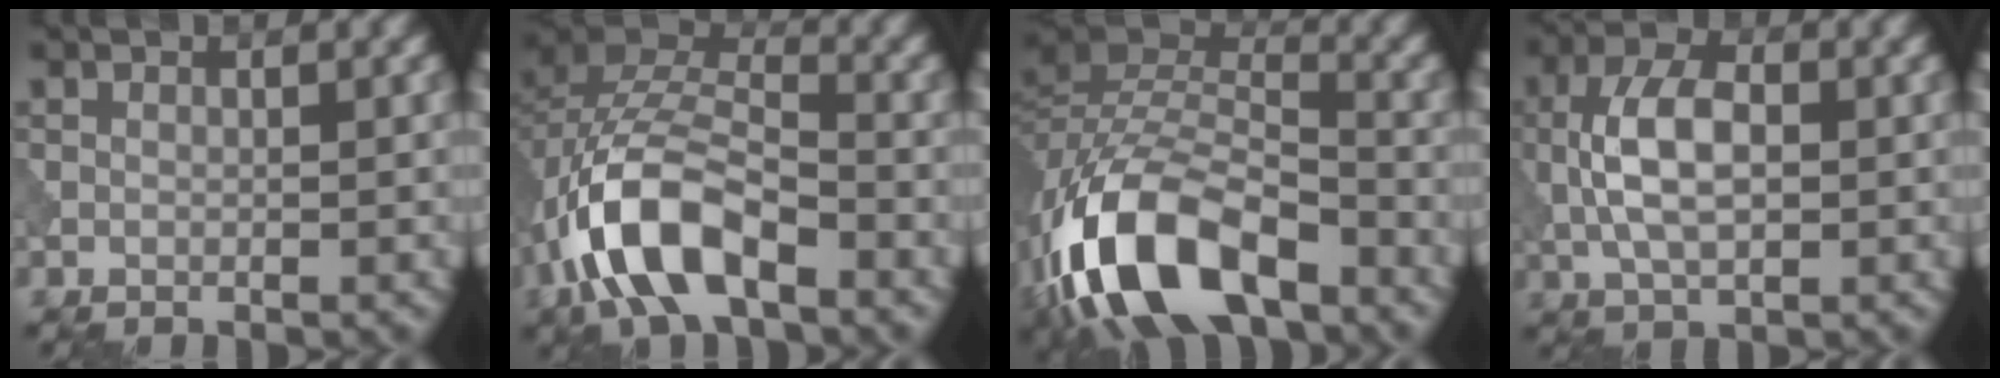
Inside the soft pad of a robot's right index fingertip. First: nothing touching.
{"total": 10.0, "force": [-4.5, 5.2, 7.4], "torque": [-0.147, 0.010, -0.091]}
{"total": 13.0, "force": [-7.2, 6.4, 8.8], "torque": [-0.173, -0.006, -0.141]}
{"total": 5.9, "force": [-0.1, 3.1, 5.0], "torque": [-0.105, 0.005, -0.003]}